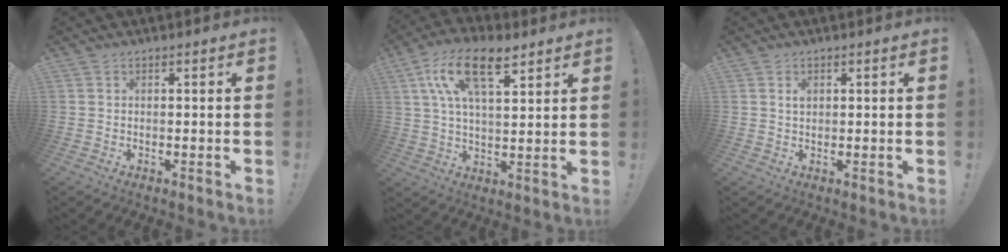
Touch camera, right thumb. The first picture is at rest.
{"total": 15.4, "force": [7.7, 6.9, 11.4], "torque": [-0.200, -0.023, 0.134]}
{"total": 1.4, "force": [0.4, 1.0, 0.9], "torque": [-0.008, -0.002, 0.006]}